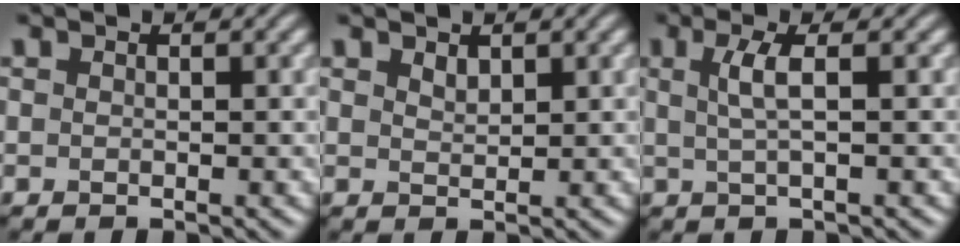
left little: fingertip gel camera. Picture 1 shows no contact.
{"total": 1.0, "force": [0.8, 0.5, 0.4], "torque": [-0.011, -0.001, 0.019]}
{"total": 2.5, "force": [0.5, 0.6, 2.4], "torque": [-0.048, 0.002, 0.008]}